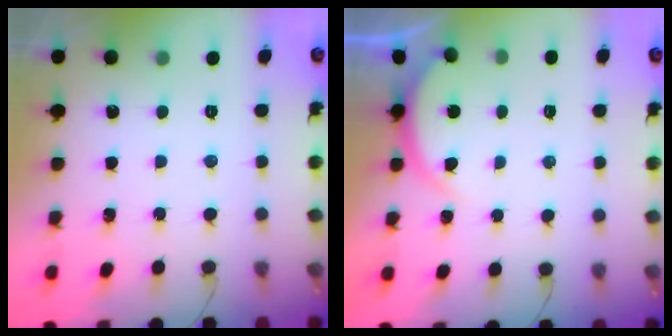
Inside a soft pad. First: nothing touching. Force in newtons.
{"total": 3.3, "press": 3.3, "slide": 0.4}